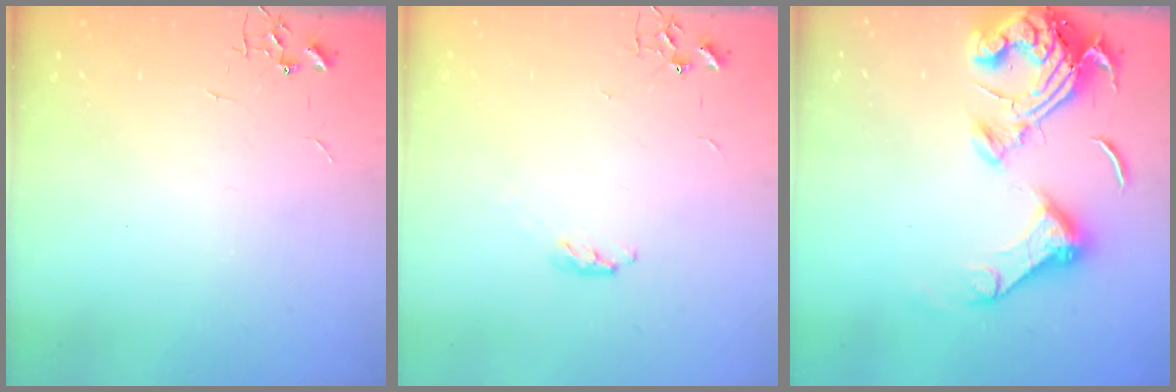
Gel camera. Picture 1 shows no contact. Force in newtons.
{"total": 3.4, "press": 3.4, "slide": 0.5}
{"total": 18.2, "press": 18.1, "slide": 2.0}